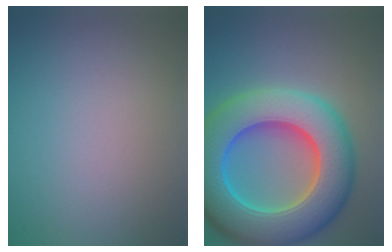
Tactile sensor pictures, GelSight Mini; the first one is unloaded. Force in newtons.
{"total": 13.5, "press": 13.5, "slide": 0.4}